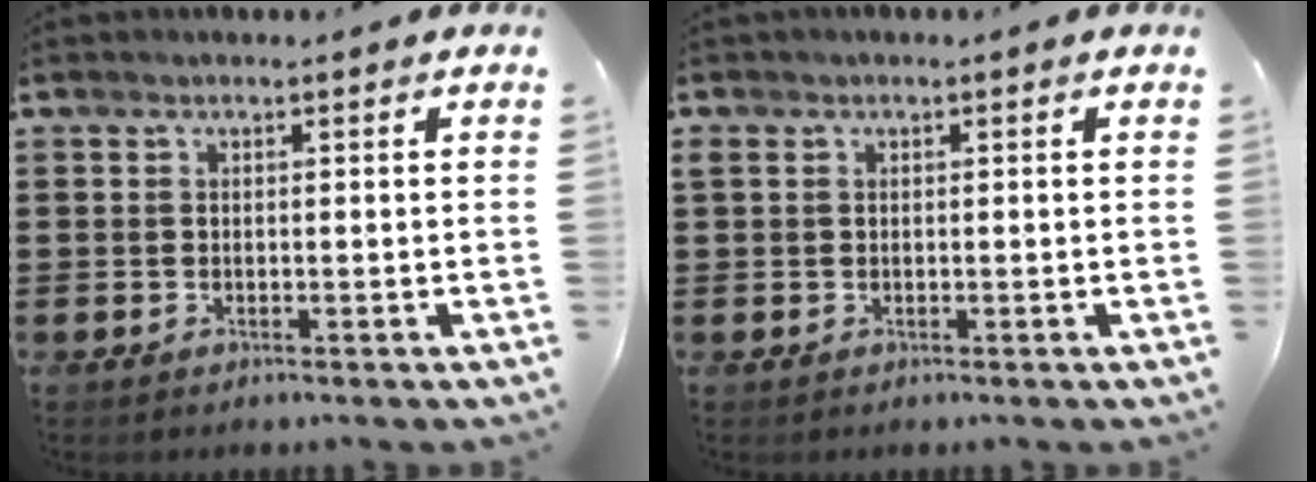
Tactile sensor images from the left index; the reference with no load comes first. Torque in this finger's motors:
{"motor_torque": [1.02, -1.12, 0.49, 0.11]}